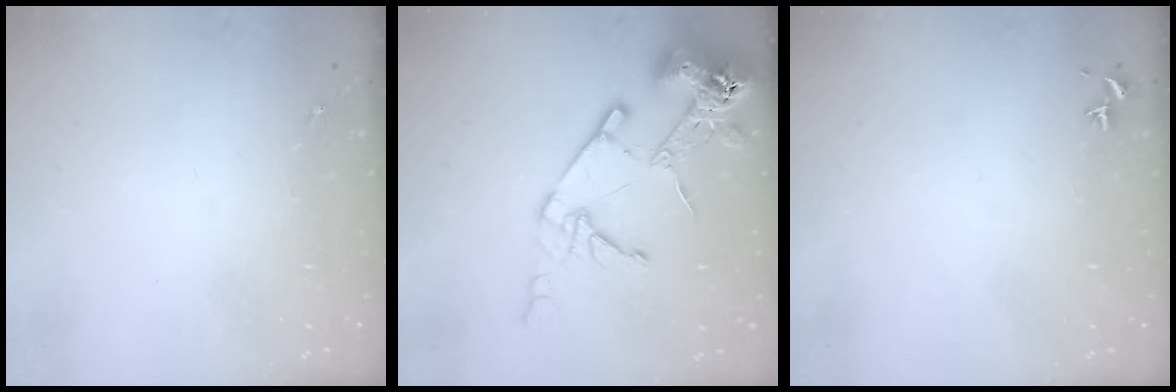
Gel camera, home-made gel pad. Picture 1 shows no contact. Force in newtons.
{"total": 16.6, "press": 16.5, "slide": 2.0}
{"total": 0.7, "press": 0.5, "slide": 0.4}